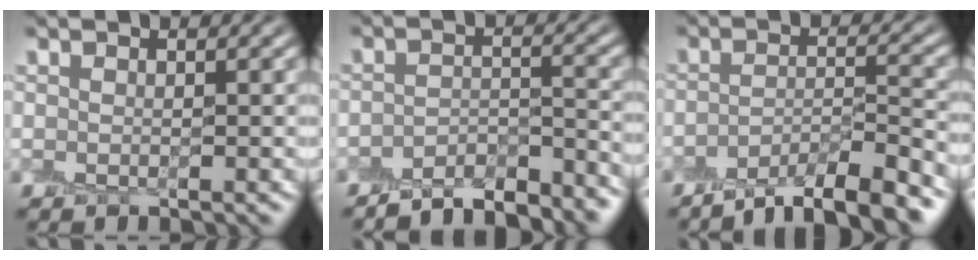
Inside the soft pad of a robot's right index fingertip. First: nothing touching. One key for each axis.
{"total": 5.2, "fx": -4.8, "fy": 1.1, "fz": 1.9, "tx": -0.026, "ty": 0.003, "tz": -0.075}
{"total": 6.9, "fx": -5.2, "fy": 1.7, "fz": 4.2, "tx": -0.062, "ty": 0.003, "tz": -0.087}